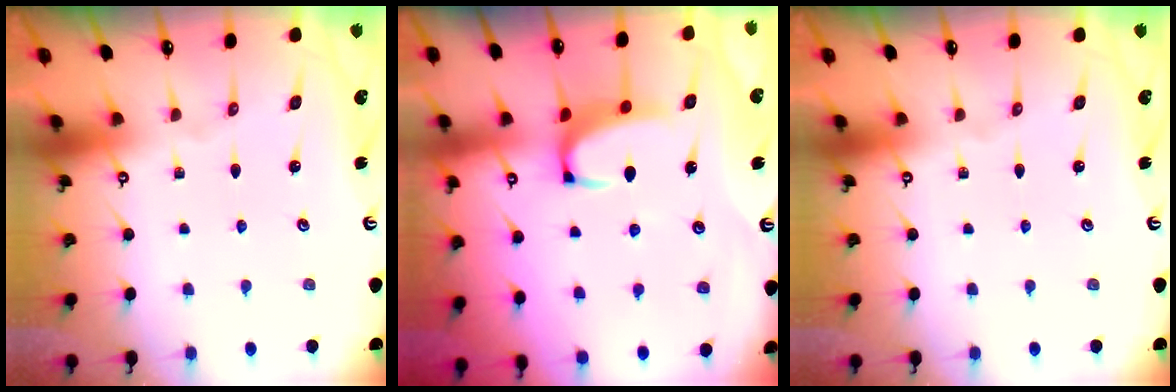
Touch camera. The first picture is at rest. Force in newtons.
{"total": 3.3, "press": 3.2, "slide": 0.7}
{"total": 0.0}